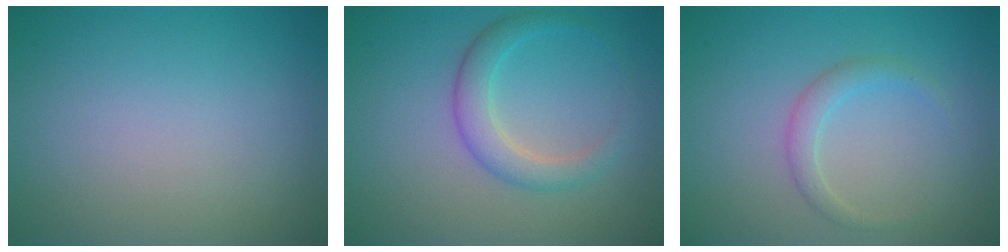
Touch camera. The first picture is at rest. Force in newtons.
{"total": 2.9, "press": 2.9, "slide": 0.1}
{"total": 1.7, "press": 1.7, "slide": 0.1}